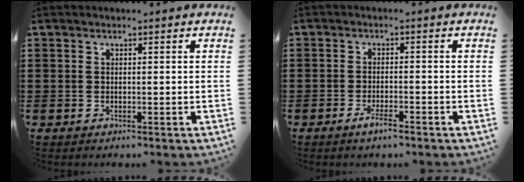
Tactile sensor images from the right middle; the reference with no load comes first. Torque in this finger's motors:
{"motor_torque": [0.83, -0.19, 0.04, 0.05]}